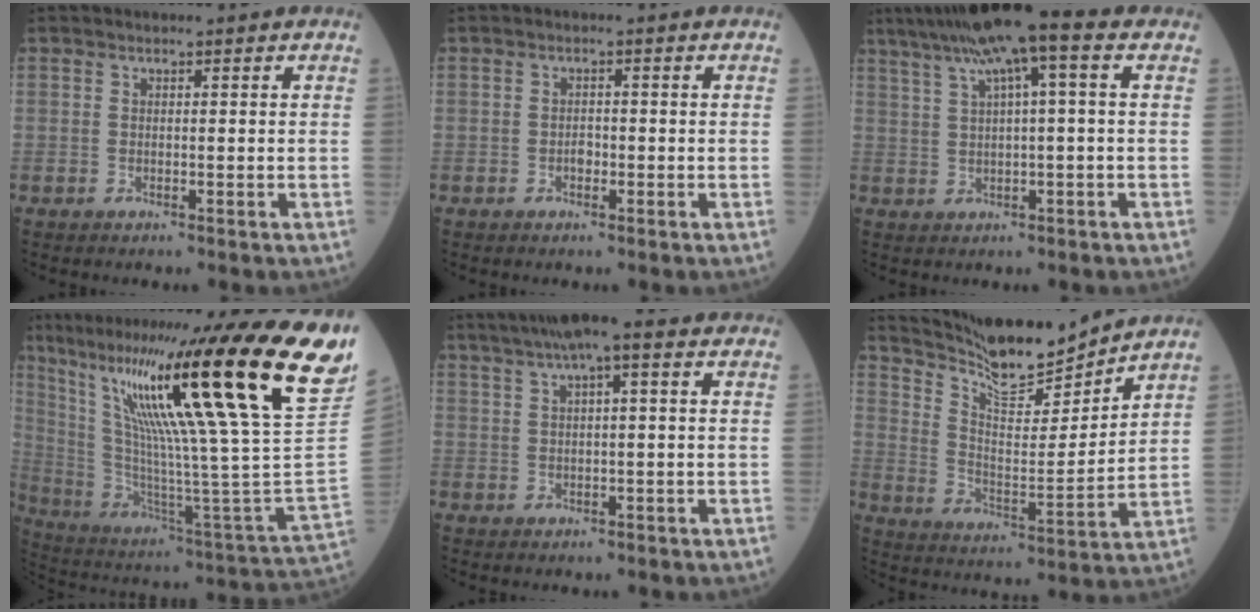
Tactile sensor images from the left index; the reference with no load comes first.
{"total": 1.2, "force": [-0.6, 0.8, 0.7], "torque": [-0.010, 0.004, -0.010]}
{"total": 9.8, "force": [4.9, 0.3, 8.5], "torque": [-0.148, 0.035, 0.077]}
{"total": 36.0, "force": [21.5, -0.4, 28.8], "torque": [-0.394, -0.037, 0.346]}
{"total": 7.1, "force": [4.3, 0.6, 5.6], "torque": [-0.093, 0.034, 0.065]}
{"total": 13.2, "force": [12.6, 0.5, 4.0], "torque": [-0.083, -0.008, 0.221]}